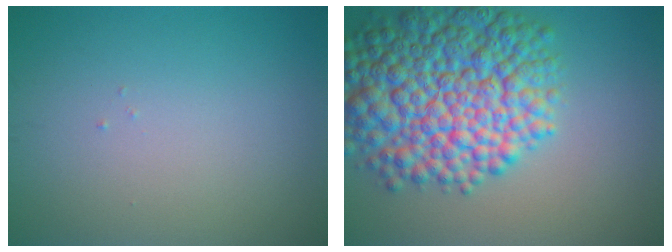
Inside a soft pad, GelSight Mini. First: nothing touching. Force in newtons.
{"total": 12.2, "press": 12.2, "slide": 0.2}